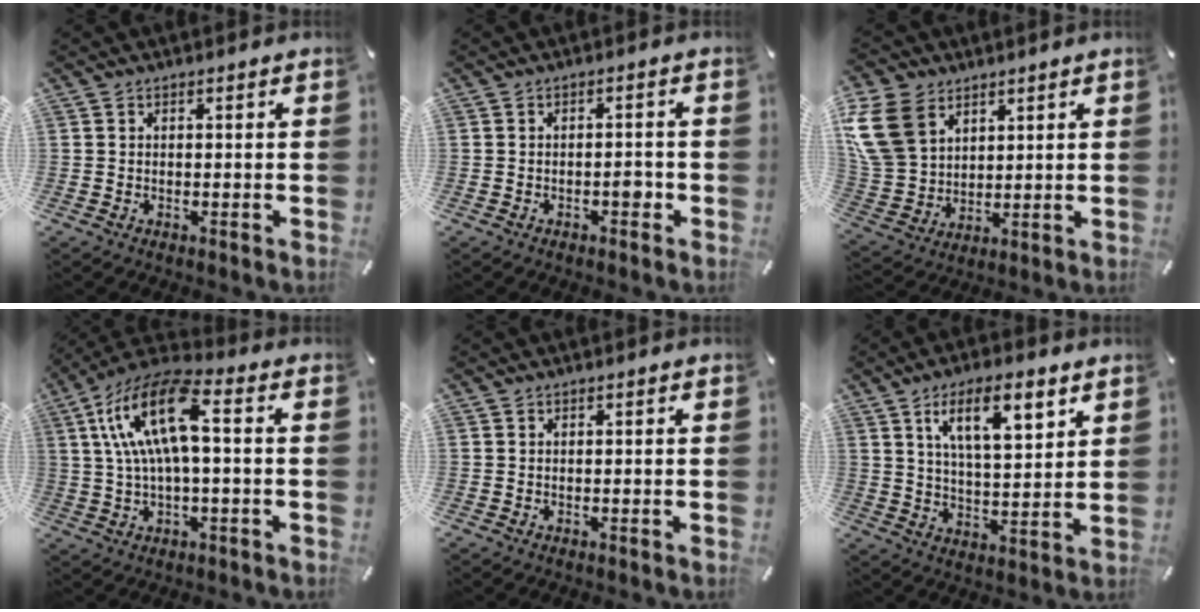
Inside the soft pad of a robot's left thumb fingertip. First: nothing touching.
{"total": 3.1, "force": [-1.3, 1.5, 2.4], "torque": [-0.038, 0.009, -0.022]}
{"total": 14.6, "force": [6.6, 11.1, 6.8], "torque": [-0.192, -0.014, 0.129]}
{"total": 16.1, "force": [2.9, 6.5, 14.4], "torque": [-0.297, 0.002, 0.048]}
{"total": 0.0}
{"total": 12.1, "force": [6.7, 4.8, 8.8], "torque": [-0.139, -0.021, 0.112]}